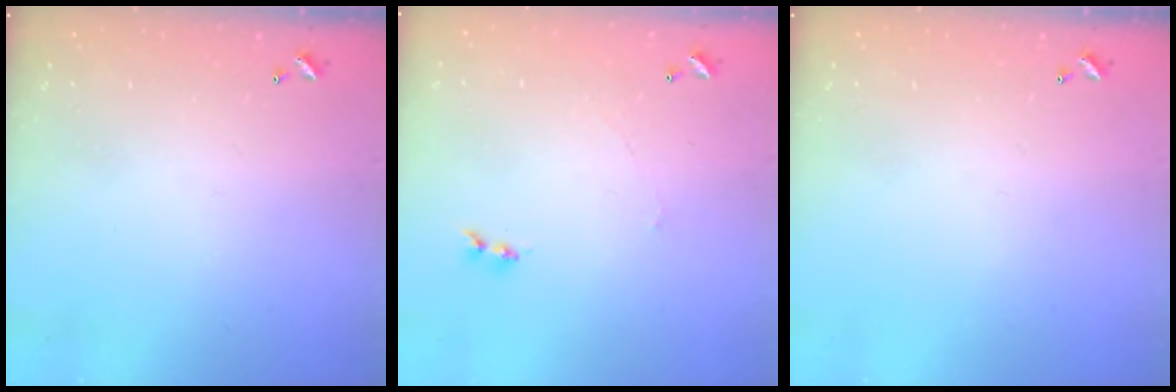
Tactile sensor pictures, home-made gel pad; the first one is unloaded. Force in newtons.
{"total": 1.2, "press": 1.1, "slide": 0.3}
{"total": 0.0}